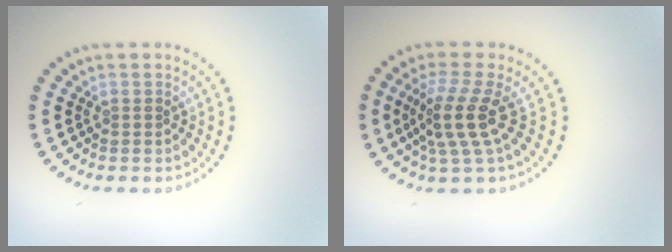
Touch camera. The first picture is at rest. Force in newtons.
{"total": 3.9, "press": 2.9, "slide": 2.6}